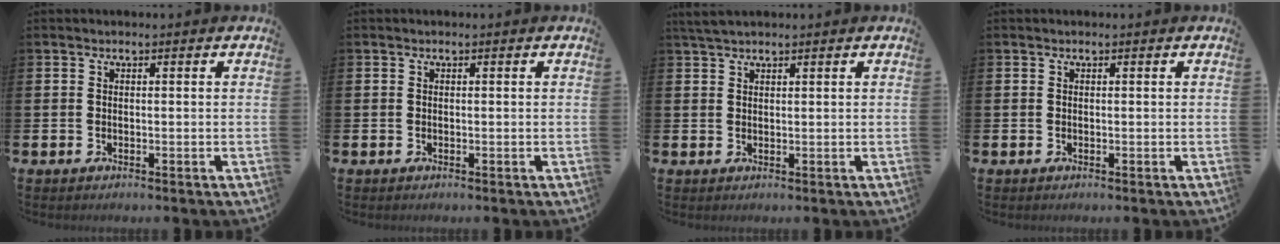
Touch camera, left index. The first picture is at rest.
{"total": 0.0}
{"total": 2.3, "force": [2.0, 0.6, 0.9], "torque": [-0.019, 0.003, 0.038]}
{"total": 0.0}